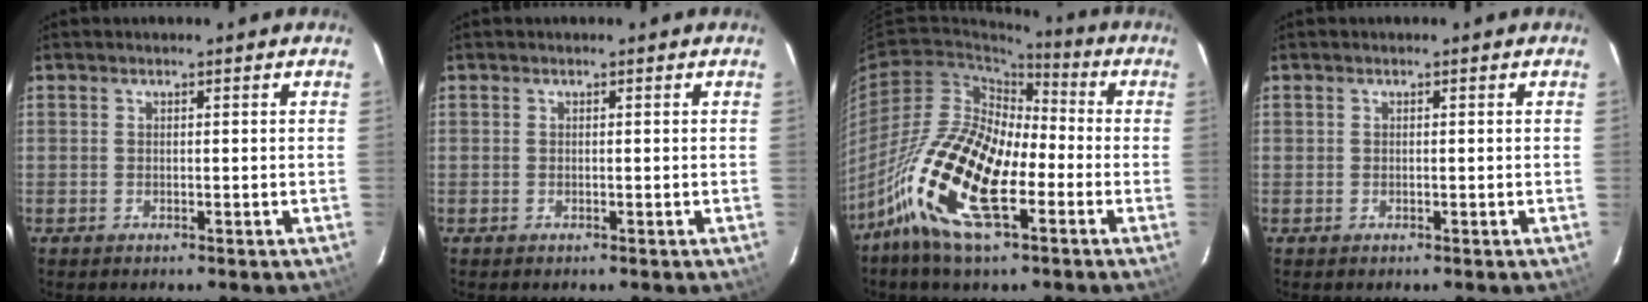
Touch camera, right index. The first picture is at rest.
{"total": 0.0}
{"total": 18.6, "force": [-8.4, 7.7, 14.7], "torque": [-0.298, -0.016, -0.169]}
{"total": 0.0}